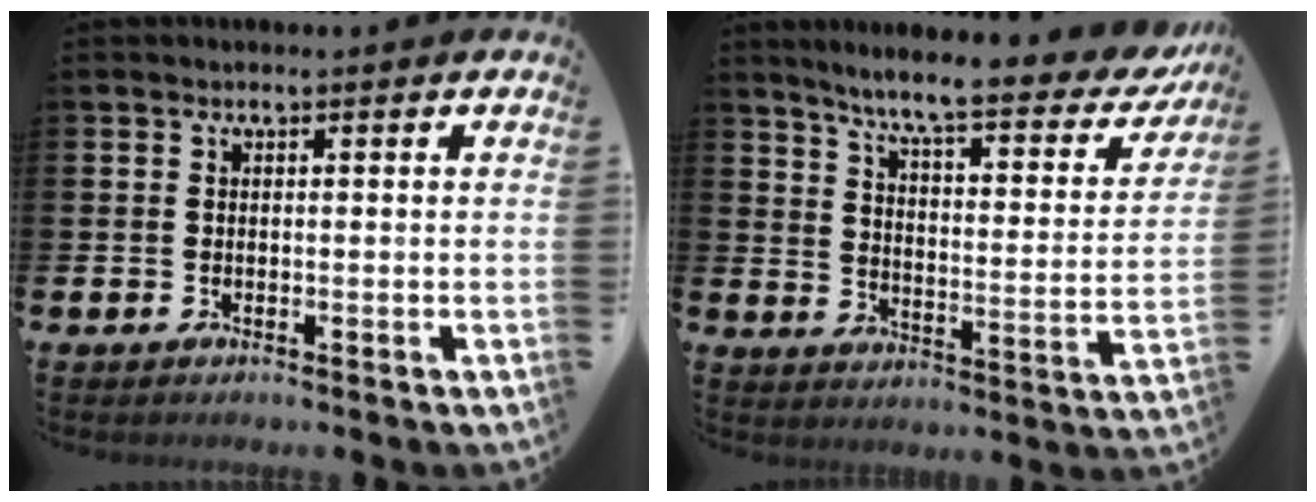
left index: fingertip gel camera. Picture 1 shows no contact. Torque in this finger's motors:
{"motor_torque": [1.05, -1.08, 0.78, 0.21]}